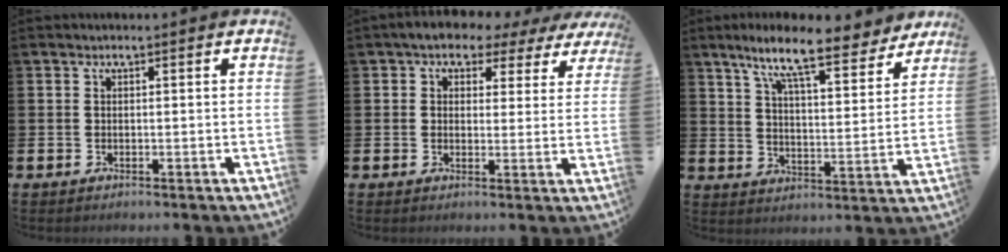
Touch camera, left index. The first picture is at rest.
{"total": 3.8, "force": [2.9, 2.3, 1.0], "torque": [-0.034, -0.015, 0.044]}
{"total": 11.1, "force": [9.1, 1.9, 6.1], "torque": [-0.127, -0.046, 0.153]}